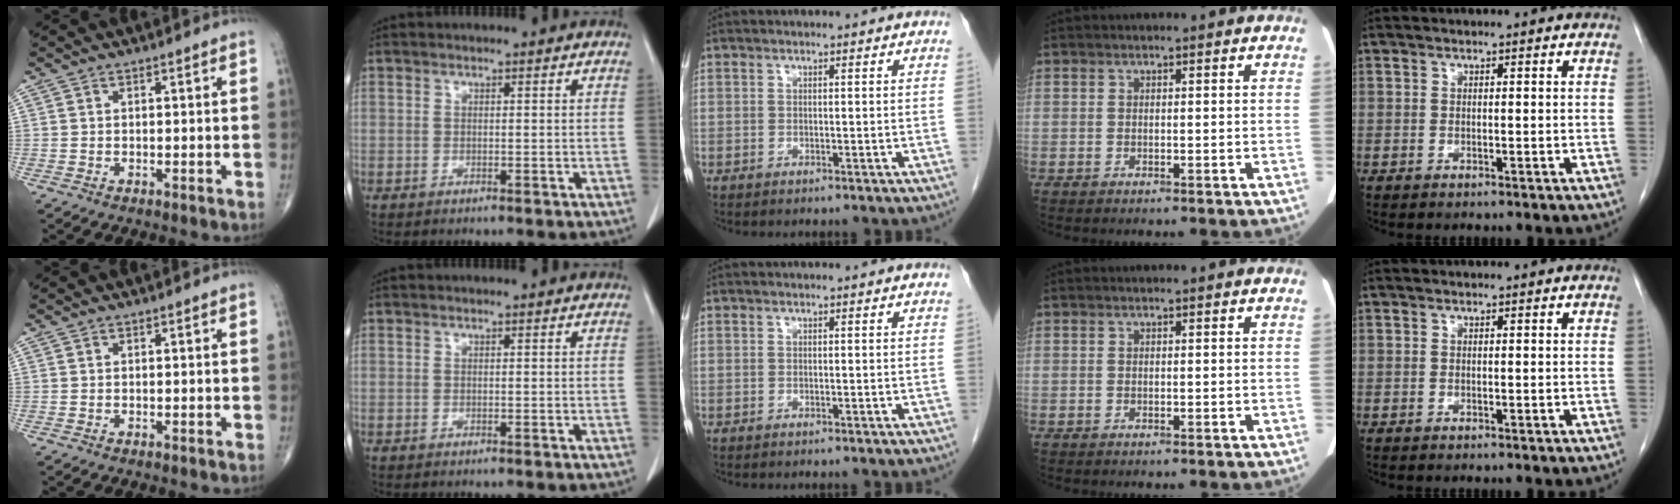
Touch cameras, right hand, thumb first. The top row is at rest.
{}